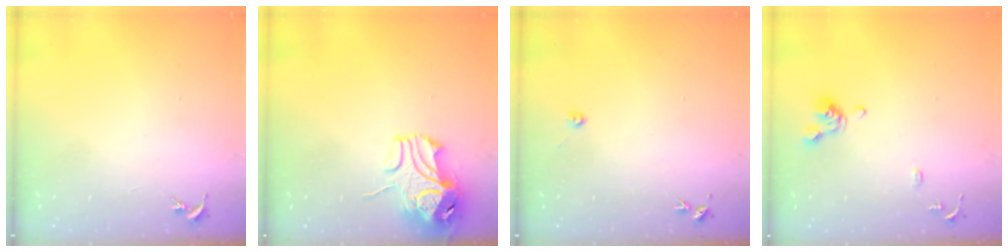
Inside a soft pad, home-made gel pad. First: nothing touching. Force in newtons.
{"total": 10.5, "press": 10.4, "slide": 1.5}
{"total": 2.2, "press": 2.2, "slide": 0.3}
{"total": 9.8, "press": 9.7, "slide": 1.4}